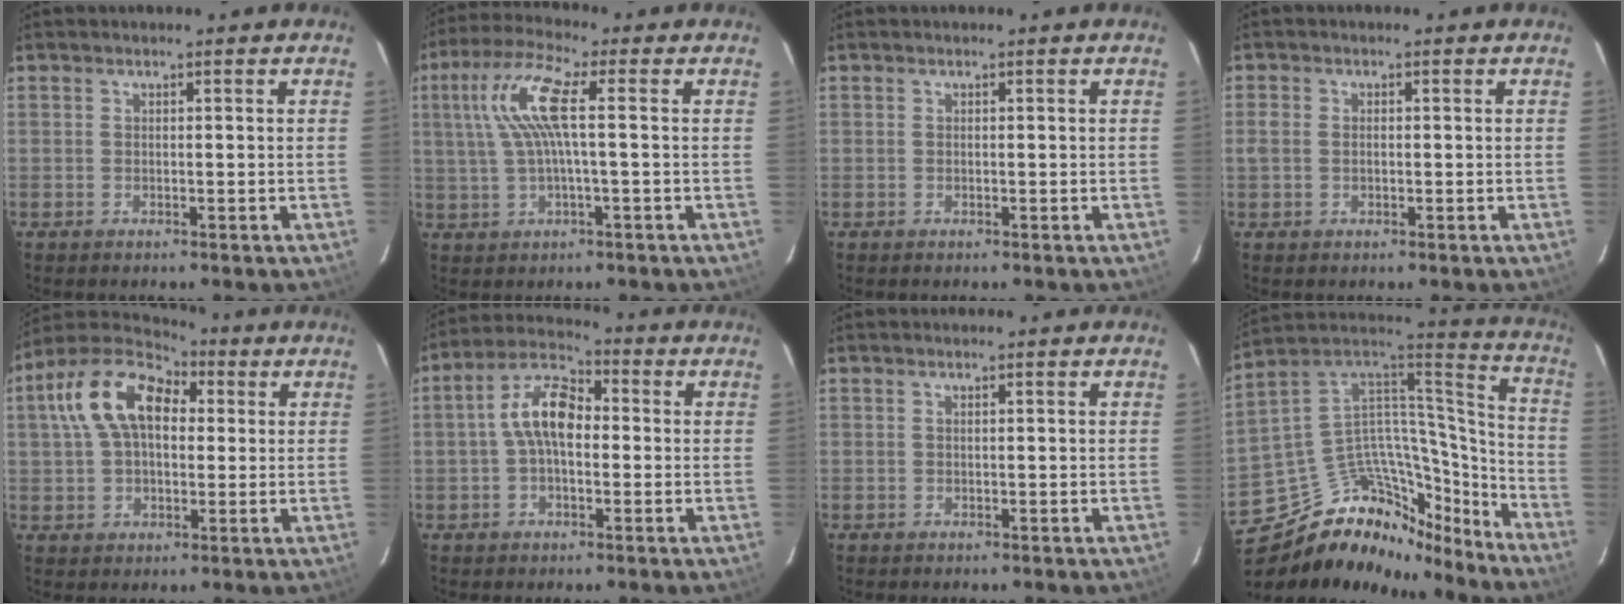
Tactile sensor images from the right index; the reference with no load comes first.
{"total": 9.4, "force": [1.1, 1.5, 9.2], "torque": [-0.182, 0.012, 0.026]}
{"total": 0.0}
{"total": 2.6, "force": [-0.1, 1.8, 1.8], "torque": [-0.035, 0.001, -0.003]}
{"total": 14.5, "force": [3.5, 9.0, 10.8], "torque": [-0.206, 0.041, 0.050]}
{"total": 8.9, "force": [-0.1, 4.8, 7.5], "torque": [-0.152, 0.029, -0.008]}
{"total": 0.0}
{"total": 28.5, "force": [-21.6, 13.9, 12.4], "torque": [-0.216, 0.069, -0.316]}